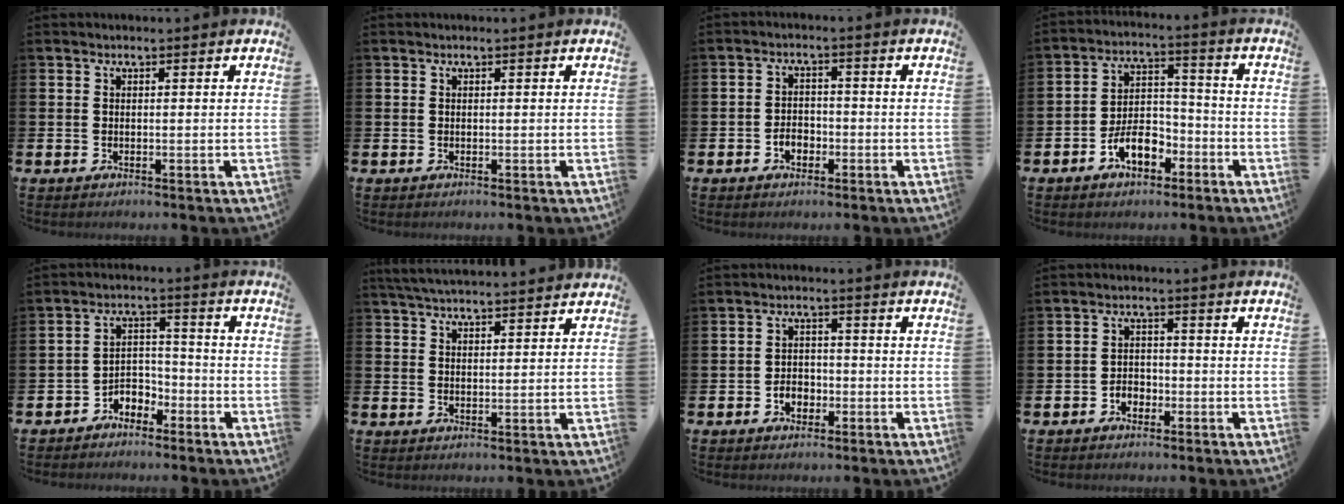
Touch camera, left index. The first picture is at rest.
{"total": 0.0}
{"total": 2.5, "force": [-1.1, 1.9, 1.3], "torque": [-0.011, -0.004, -0.029]}
{"total": 6.7, "force": [-3.6, 3.8, 4.2], "torque": [-0.065, 0.013, -0.070]}
{"total": 3.5, "force": [-3.0, 1.7, 0.6], "torque": [-0.017, 0.004, -0.067]}
{"total": 4.4, "force": [4.3, 0.2, 0.9], "torque": [-0.031, -0.012, 0.080]}
{"total": 2.7, "force": [-1.1, 2.0, 1.3], "torque": [-0.013, -0.003, -0.029]}
{"total": 2.3, "force": [-1.5, 1.7, 0.7], "torque": [-0.009, 0.002, -0.034]}